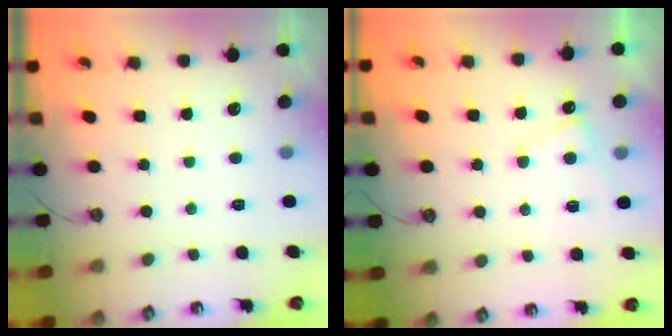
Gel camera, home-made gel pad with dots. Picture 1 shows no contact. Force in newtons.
{"total": 1.5, "press": 1.4, "slide": 0.4}